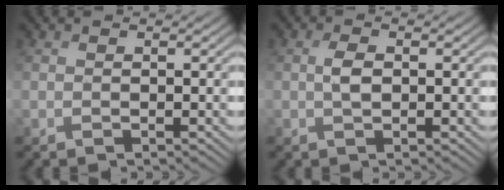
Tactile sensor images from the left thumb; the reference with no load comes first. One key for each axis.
{"total": 2.0, "fx": 0.0, "fy": 1.0, "fz": 1.7, "tx": -0.037, "ty": 0.002, "tz": 0.000}